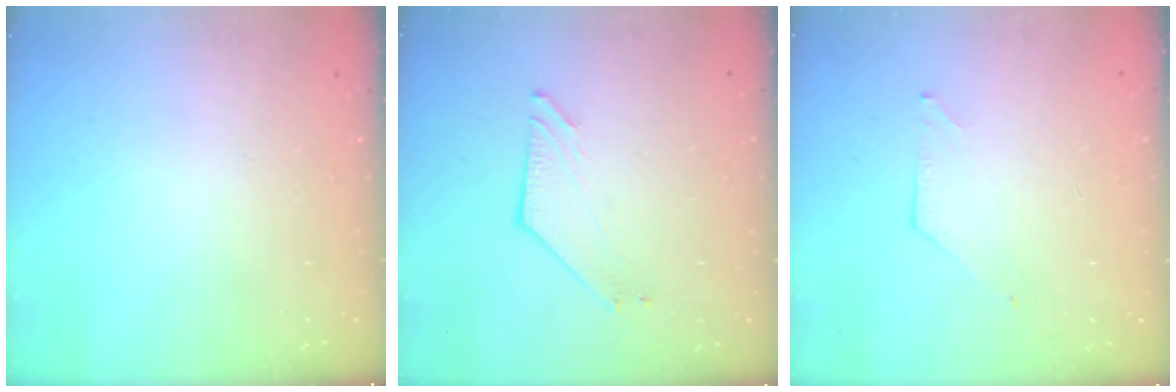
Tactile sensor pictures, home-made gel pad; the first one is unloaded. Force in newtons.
{"total": 3.4, "press": 3.4, "slide": 0.1}
{"total": 0.0}